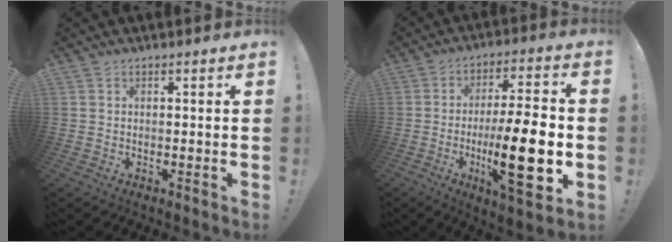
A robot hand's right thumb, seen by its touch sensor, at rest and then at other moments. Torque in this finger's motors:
{"motor_torque": [2.12, 2.89, 1.44, -1.31, 0.63]}